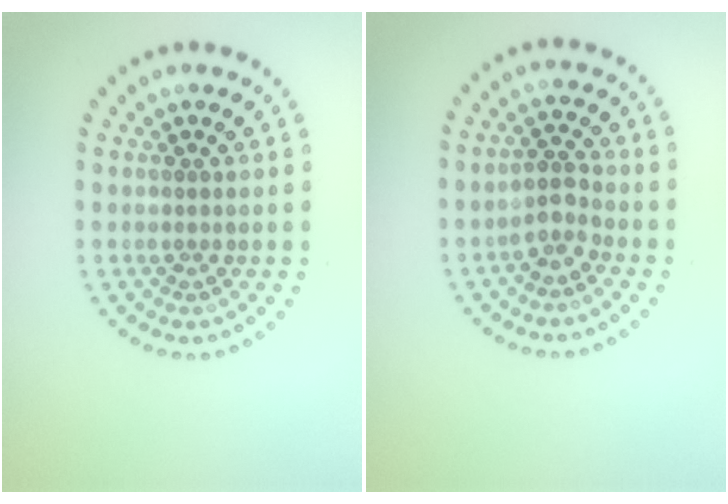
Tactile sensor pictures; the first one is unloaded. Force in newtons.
{"total": 2.0, "press": 1.6, "slide": 1.1}